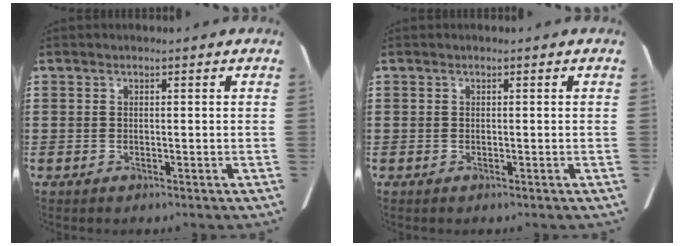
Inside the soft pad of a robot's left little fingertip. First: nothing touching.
{"total": 0.0}